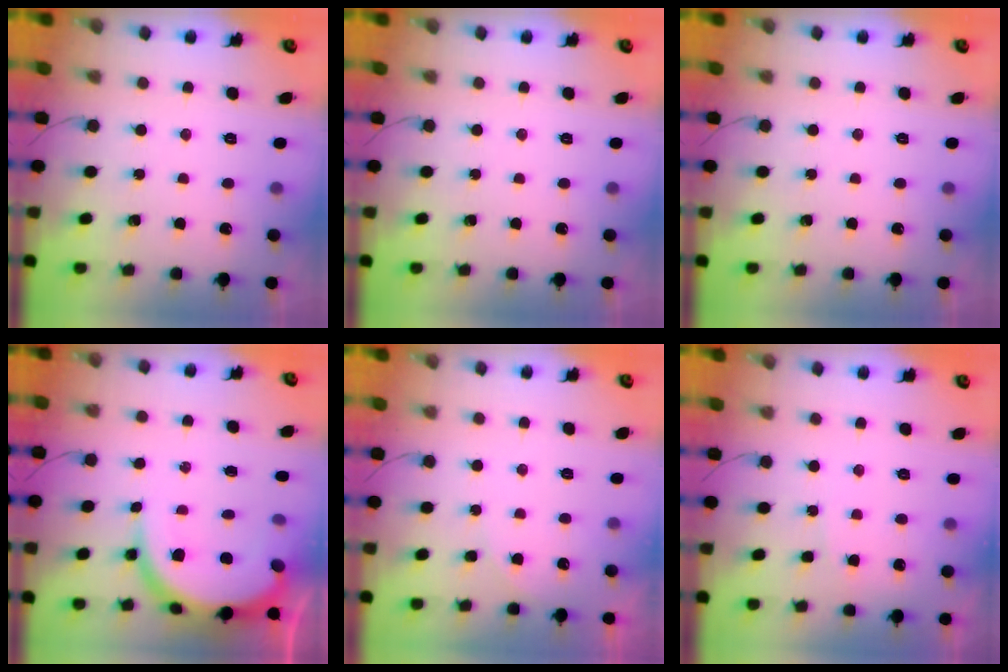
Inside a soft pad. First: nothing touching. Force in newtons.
{"total": 0.0}
{"total": 0.0}
{"total": 11.3, "press": 11.3, "slide": 0.6}
{"total": 4.3, "press": 4.3, "slide": 0.1}
{"total": 3.5, "press": 3.5, "slide": 0.3}